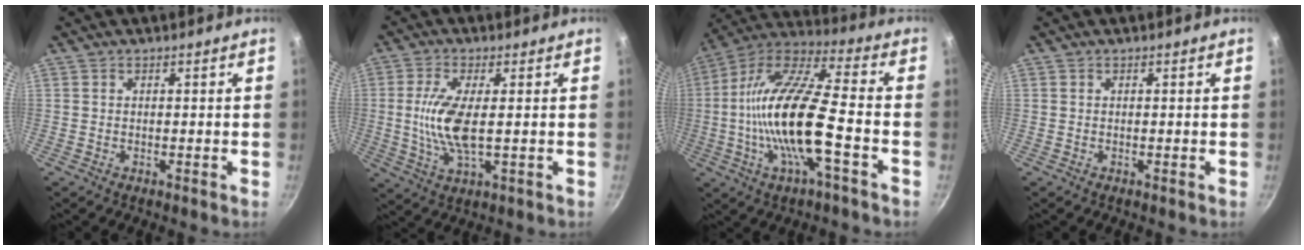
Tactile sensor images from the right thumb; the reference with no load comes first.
{"total": 9.2, "force": [0.3, 3.2, 8.6], "torque": [-0.183, -0.006, 0.006]}
{"total": 22.0, "force": [-4.1, 6.6, 20.6], "torque": [-0.394, 0.034, -0.095]}
{"total": 0.0}